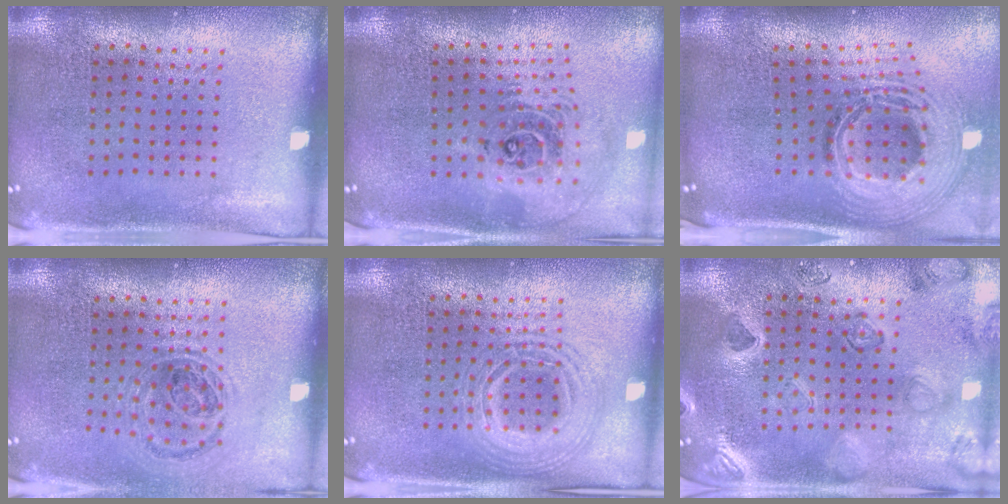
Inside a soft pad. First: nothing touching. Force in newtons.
{"total": 2.4, "press": 1.8, "slide": 1.6}
{"total": 3.0, "press": 2.0, "slide": 2.2}
{"total": 0.9, "press": 0.9, "slide": 0.2}
{"total": 1.6, "press": 1.6, "slide": 0.2}
{"total": 2.4, "press": 2.3, "slide": 0.7}